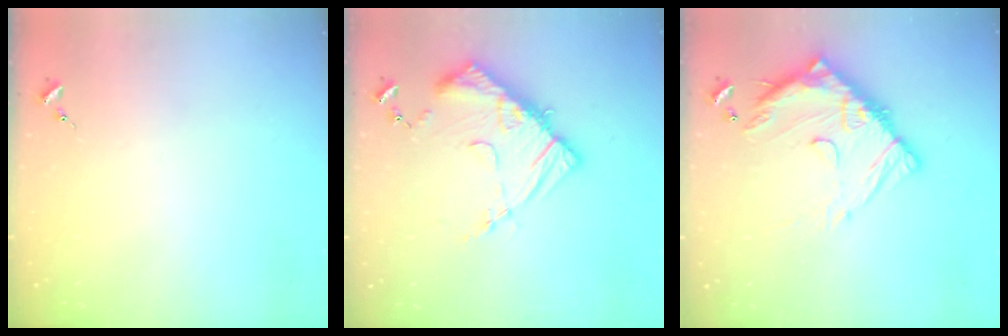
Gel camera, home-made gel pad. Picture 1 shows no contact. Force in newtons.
{"total": 14.8, "press": 14.7, "slide": 1.4}
{"total": 16.1, "press": 16.0, "slide": 1.3}